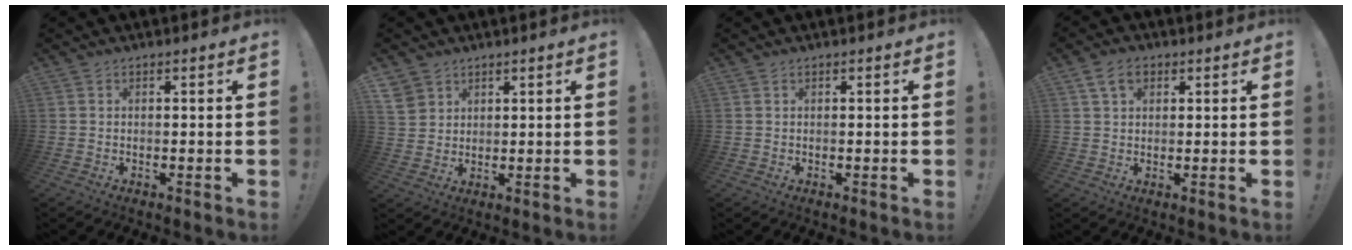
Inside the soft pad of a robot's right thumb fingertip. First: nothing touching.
{"total": 5.1, "force": [3.1, 4.0, 0.8], "torque": [-0.012, -0.020, 0.061]}
{"total": 0.0}
{"total": 5.7, "force": [2.4, 4.0, 3.4], "torque": [-0.064, 0.007, 0.047]}